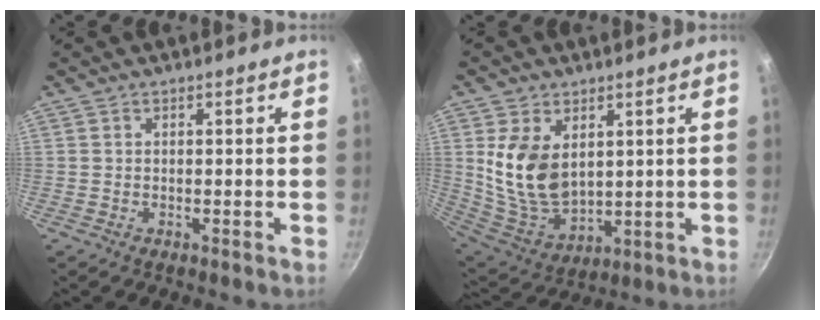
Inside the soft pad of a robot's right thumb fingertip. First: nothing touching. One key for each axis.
{"total": 13.6, "fx": 3.4, "fy": 8.7, "fz": 9.8, "tx": -0.173, "ty": -0.038, "tz": 0.082}